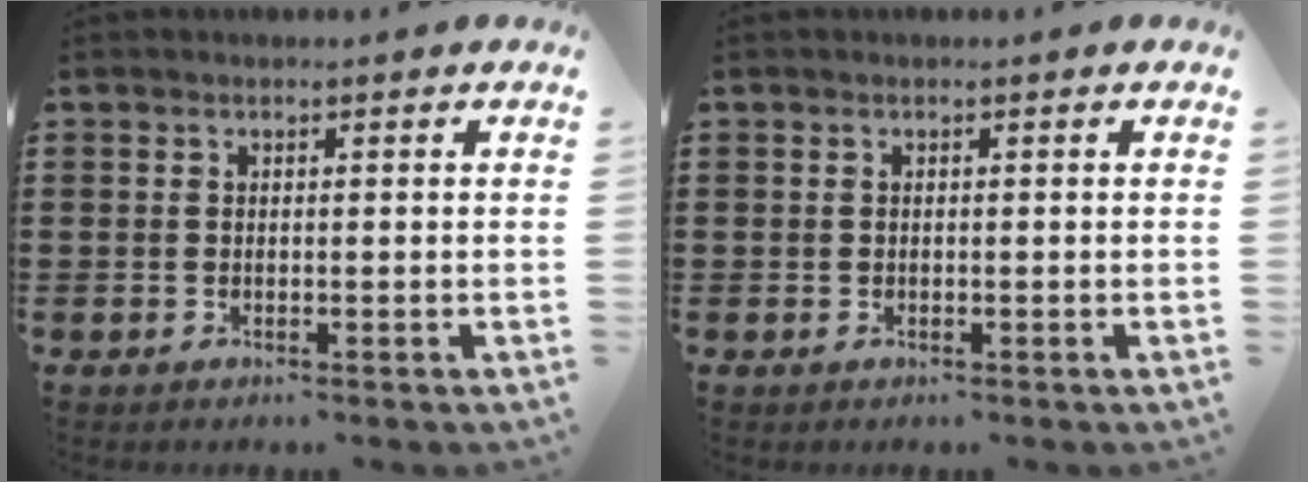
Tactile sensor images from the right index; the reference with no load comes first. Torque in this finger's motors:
{"motor_torque": [-0.92, 1.22, -0.02, -0.01]}